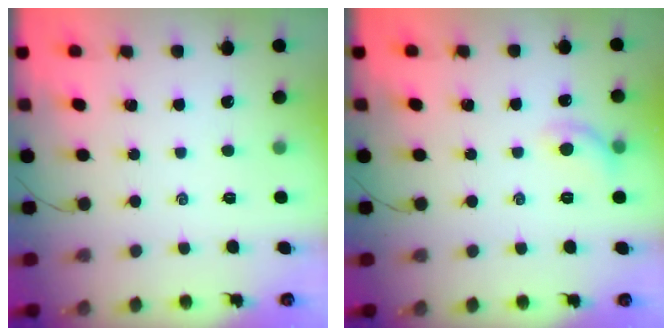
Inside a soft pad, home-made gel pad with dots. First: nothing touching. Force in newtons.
{"total": 6.9, "press": 6.8, "slide": 0.9}